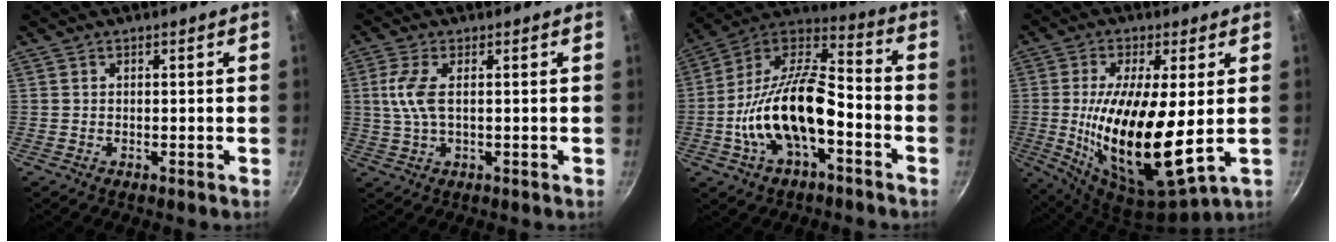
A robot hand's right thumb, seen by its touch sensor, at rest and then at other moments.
{"total": 6.0, "force": [0.7, 2.4, 5.5], "torque": [-0.128, 0.004, 0.013]}
{"total": 20.9, "force": [-5.8, 10.1, 17.4], "torque": [-0.307, 0.049, -0.117]}
{"total": 19.4, "force": [-0.3, 6.3, 18.3], "torque": [-0.341, -0.023, 0.001]}